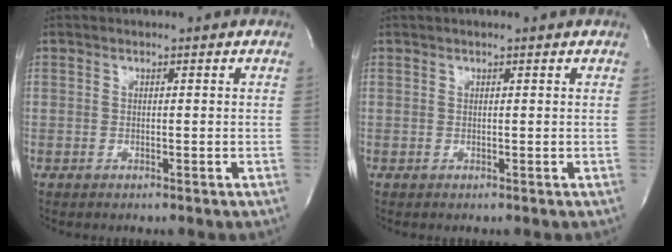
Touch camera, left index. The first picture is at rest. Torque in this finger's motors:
{"motor_torque": [0.27, -0.20, 0.00, 0.00]}